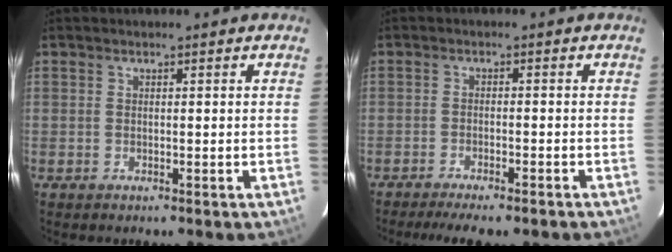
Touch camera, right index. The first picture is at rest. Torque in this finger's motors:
{"motor_torque": [1.03, -1.02, 0.32, 0.11]}